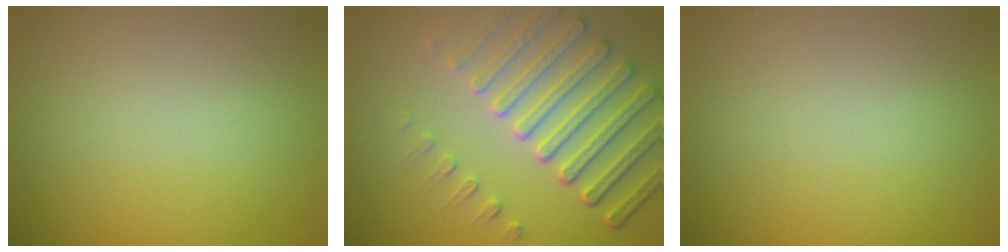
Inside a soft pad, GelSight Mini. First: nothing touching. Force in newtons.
{"total": 6.7, "press": 5.4, "slide": 4.1}
{"total": 0.0}